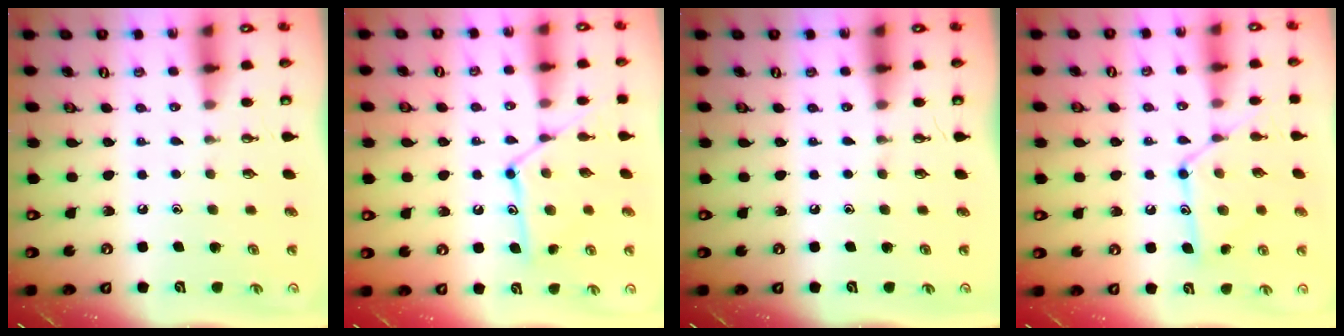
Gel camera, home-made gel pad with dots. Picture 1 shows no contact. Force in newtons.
{"total": 12.5, "press": 12.5, "slide": 0.5}
{"total": 0.0}
{"total": 12.5, "press": 12.5, "slide": 0.4}